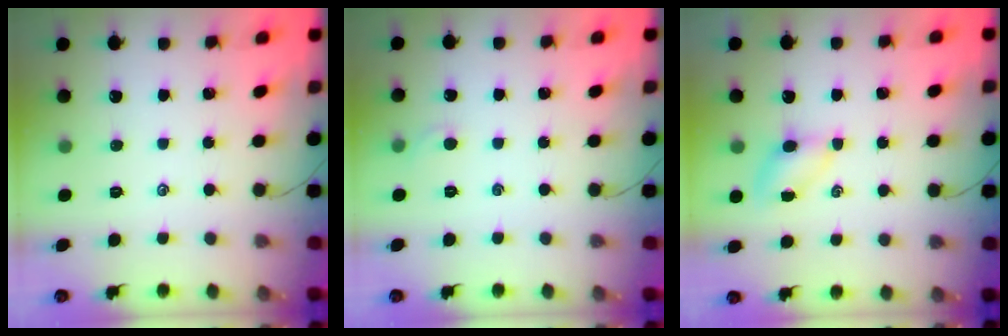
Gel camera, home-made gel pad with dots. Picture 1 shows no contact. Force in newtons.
{"total": 2.7, "press": 2.5, "slide": 0.9}
{"total": 4.3, "press": 4.2, "slide": 1.1}